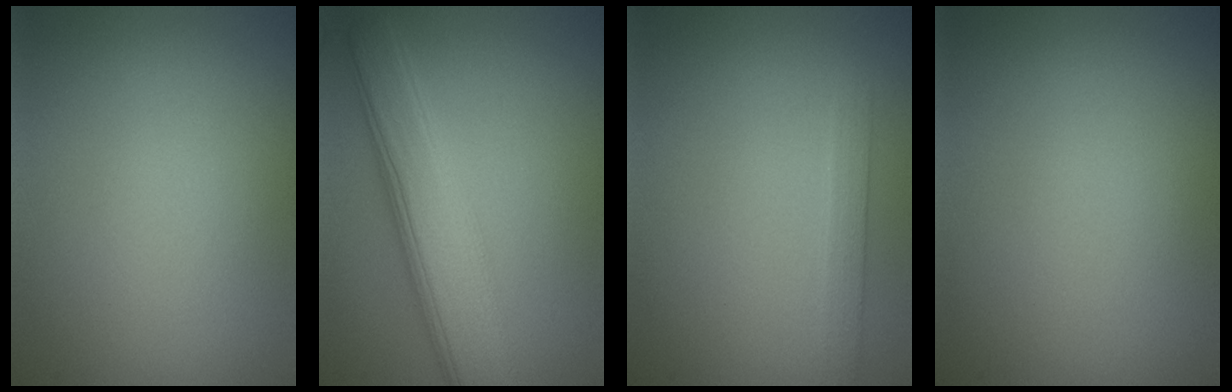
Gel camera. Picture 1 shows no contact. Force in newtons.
{"total": 7.2, "press": 7.1, "slide": 0.3}
{"total": 1.5, "press": 1.5, "slide": 0.1}
{"total": 0.0}